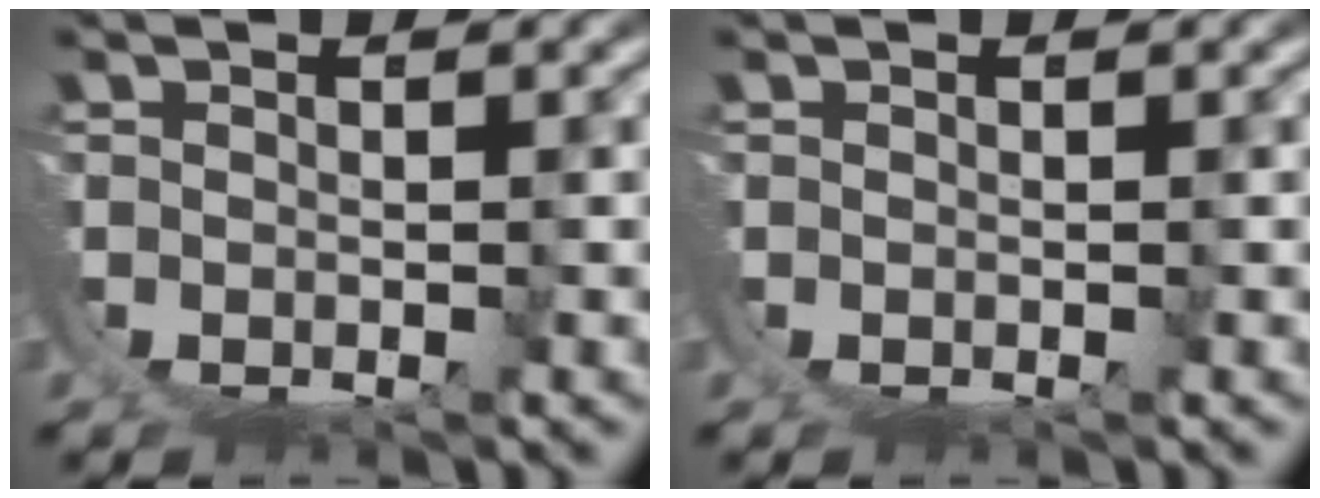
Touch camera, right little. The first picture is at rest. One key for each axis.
{"total": 0.0}